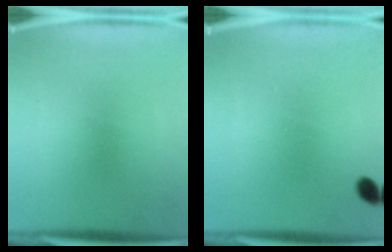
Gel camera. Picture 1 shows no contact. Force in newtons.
{"total": 2.1}